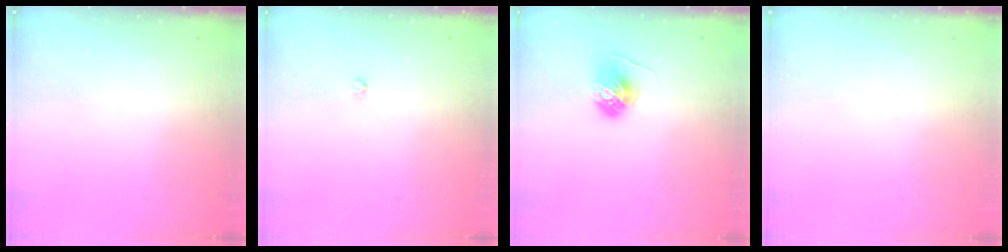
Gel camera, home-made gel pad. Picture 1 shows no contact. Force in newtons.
{"total": 2.2, "press": 2.2, "slide": 0.3}
{"total": 5.5, "press": 5.5, "slide": 0.3}
{"total": 0.0}